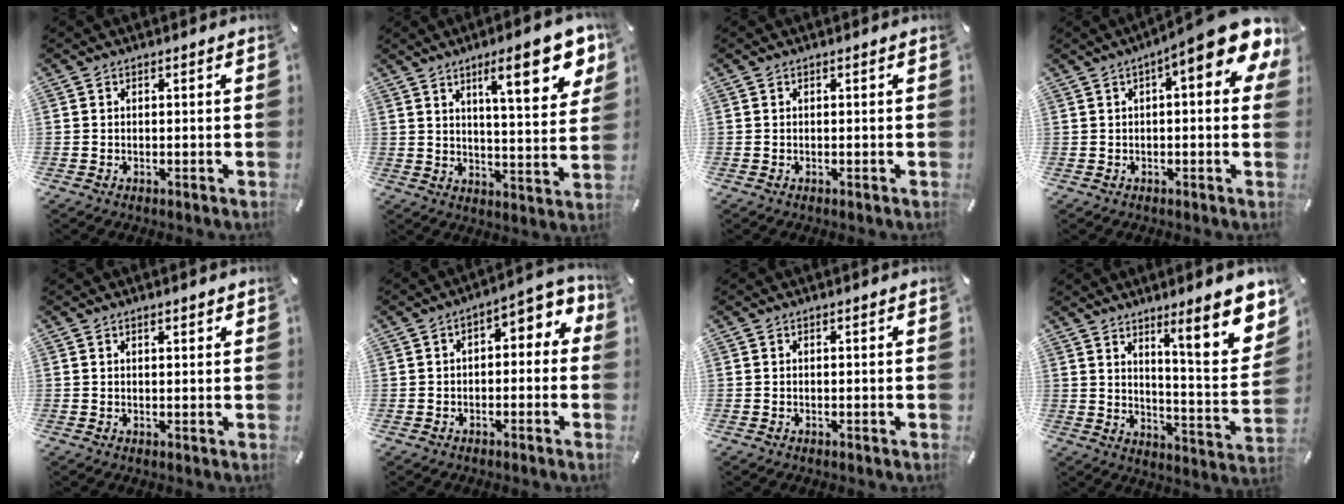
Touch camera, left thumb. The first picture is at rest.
{"total": 16.2, "force": [8.4, 4.7, 13.0], "torque": [-0.180, -0.036, 0.125]}
{"total": 0.0}
{"total": 12.3, "force": [5.4, 2.8, 10.7], "torque": [-0.148, -0.041, 0.086]}
{"total": 1.2, "force": [0.8, 0.3, 0.8], "torque": [-0.015, -0.001, 0.015]}
{"total": 4.9, "force": [0.1, 3.0, 3.9], "torque": [-0.053, -0.008, -0.008]}
{"total": 0.0}
{"total": 15.3, "force": [10.0, 3.4, 11.1], "torque": [-0.138, -0.089, 0.156]}